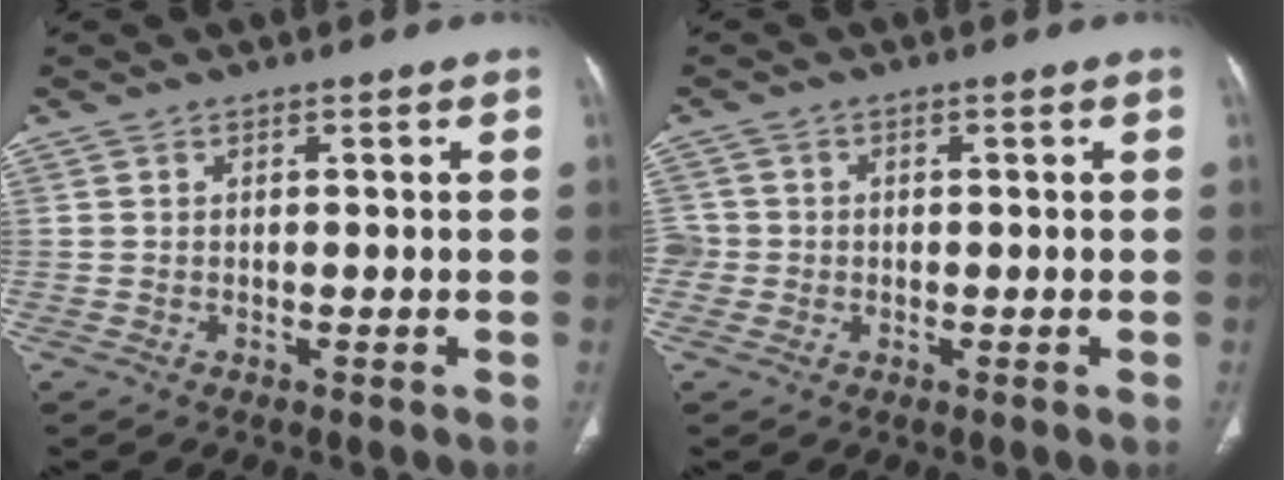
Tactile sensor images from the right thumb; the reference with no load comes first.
{"total": 3.3, "force": [-0.4, 3.3, 0.4], "torque": [0.008, 0.010, -0.010]}